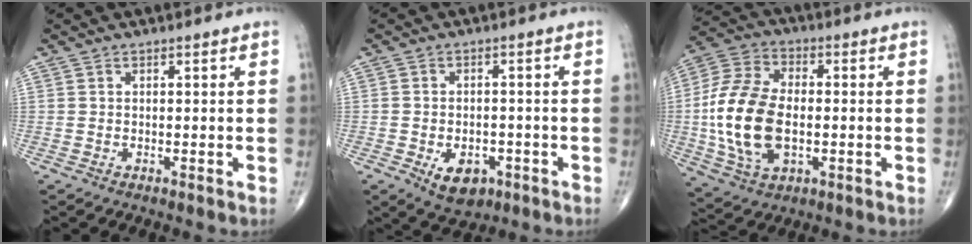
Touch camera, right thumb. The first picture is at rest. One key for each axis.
{"total": 6.7, "fx": -2.8, "fy": 4.3, "fz": 4.3, "tx": -0.052, "ty": 0.009, "tz": -0.034}
{"total": 18.0, "fx": -1.7, "fy": 10.7, "fz": 14.4, "tx": -0.293, "ty": 0.009, "tz": -0.029}